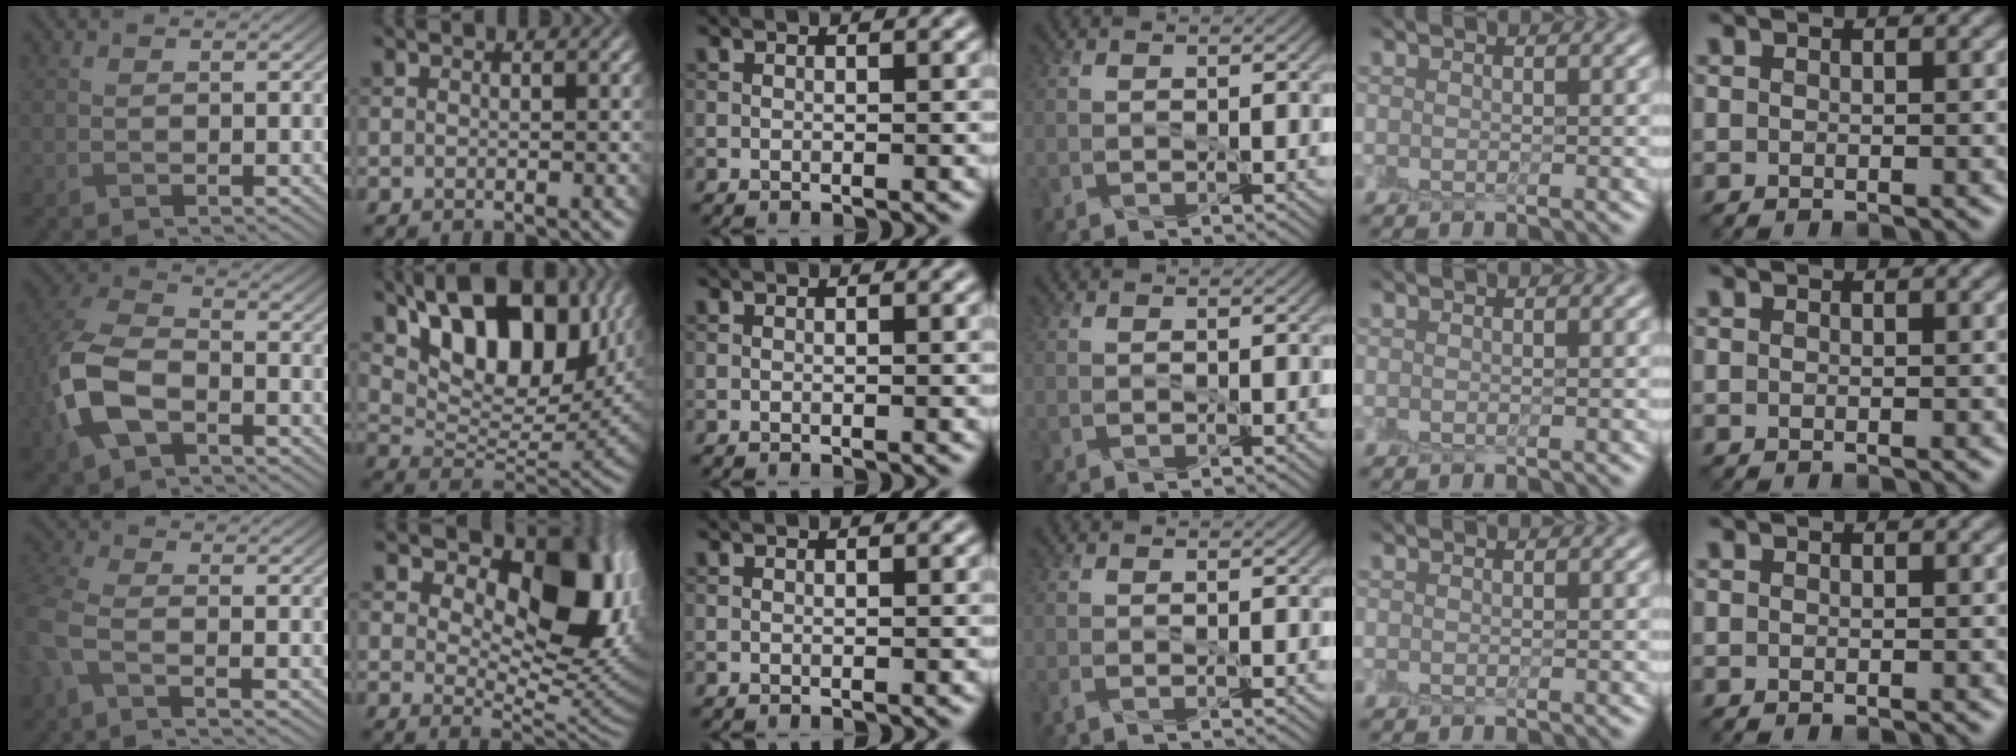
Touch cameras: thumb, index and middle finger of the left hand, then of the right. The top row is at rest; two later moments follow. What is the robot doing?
{"motion": "peel", "object": "lint roller sheet"}